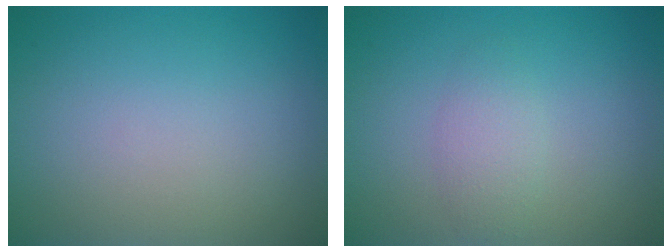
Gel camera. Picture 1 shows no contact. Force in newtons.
{"total": 1.8, "press": 1.8, "slide": 0.1}